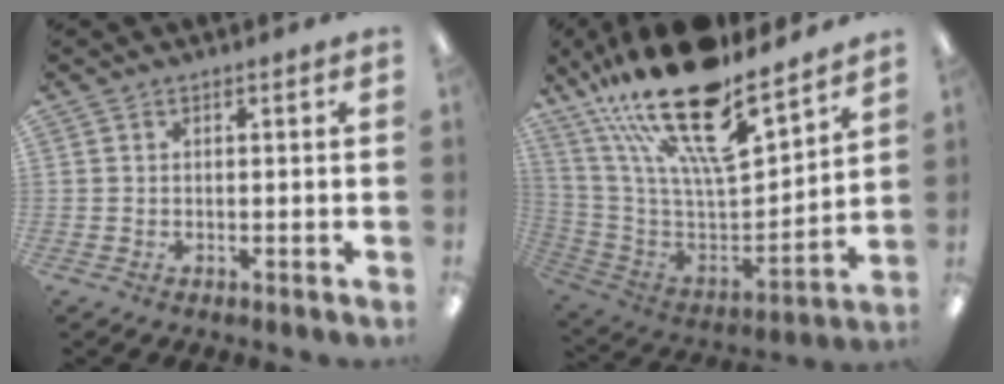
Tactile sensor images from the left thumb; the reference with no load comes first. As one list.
[{"total": 25.5, "force": [18.4, 8.2, 15.6], "torque": [-0.279, -0.120, 0.317]}]